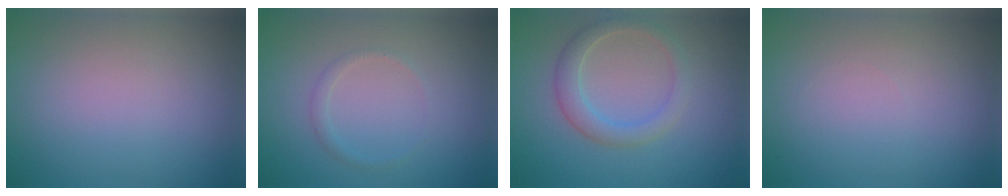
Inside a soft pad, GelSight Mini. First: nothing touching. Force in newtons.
{"total": 0.9, "press": 0.9, "slide": 0.0}
{"total": 2.7, "press": 2.7, "slide": 0.2}
{"total": 0.0}